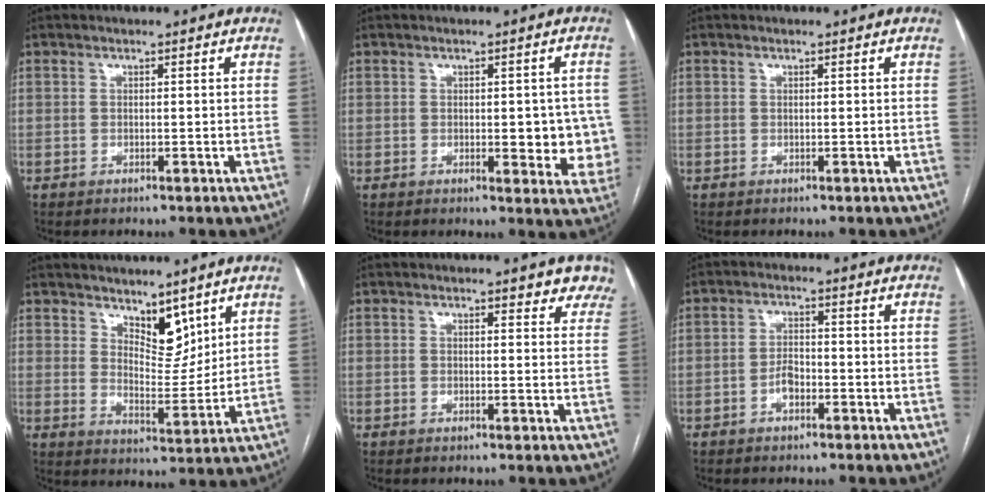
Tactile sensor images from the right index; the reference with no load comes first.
{"total": 7.2, "force": [-0.5, 3.4, 6.3], "torque": [-0.053, 0.006, -0.001]}
{"total": 0.0}
{"total": 6.7, "force": [4.7, 3.0, 3.8], "torque": [-0.058, -0.010, 0.086]}
{"total": 4.9, "force": [4.2, 1.7, 1.9], "torque": [0.001, -0.009, 0.030]}
{"total": 2.8, "force": [-1.4, 1.4, 2.0], "torque": [-0.035, 0.007, -0.026]}